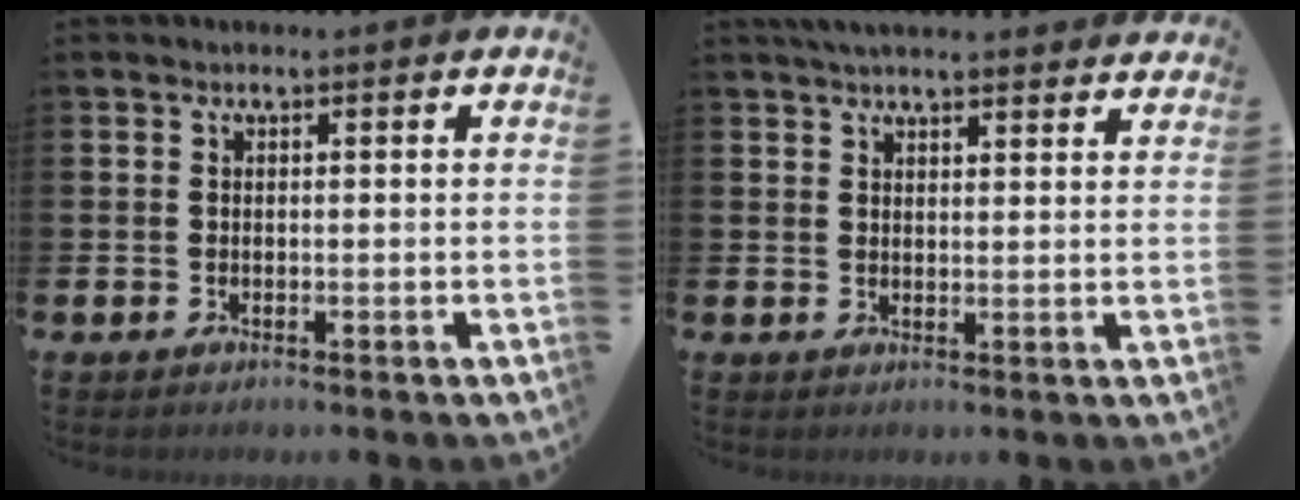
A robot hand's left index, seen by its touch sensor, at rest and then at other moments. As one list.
[{"total": 3.8, "force": [3.7, 0.4, 0.9], "torque": [-0.023, -0.012, 0.068]}]